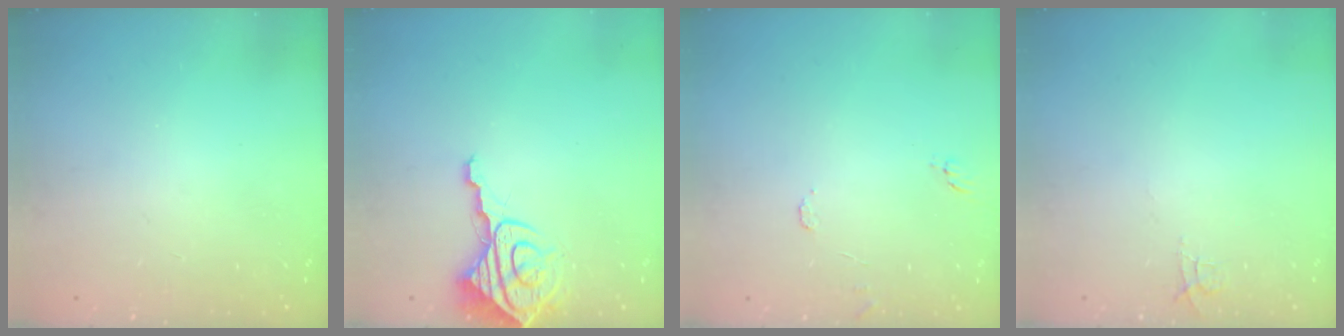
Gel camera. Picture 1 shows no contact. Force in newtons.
{"total": 8.6, "press": 8.6, "slide": 0.9}
{"total": 5.6, "press": 5.6, "slide": 0.5}
{"total": 2.9, "press": 2.9, "slide": 0.3}